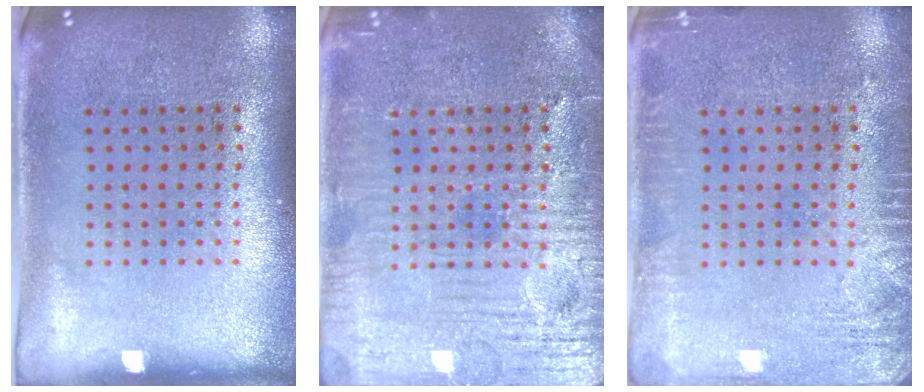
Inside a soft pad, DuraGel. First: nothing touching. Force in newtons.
{"total": 5.3, "press": 5.3, "slide": 0.7}
{"total": 2.5, "press": 2.5, "slide": 0.4}